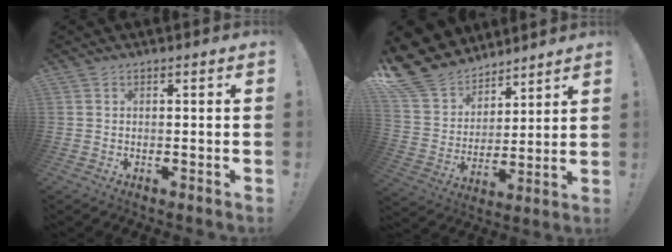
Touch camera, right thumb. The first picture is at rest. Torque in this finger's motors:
{"motor_torque": [-0.17, 0.40, 0.66, 0.73, 0.17]}